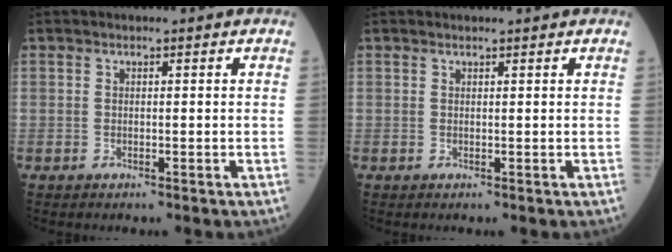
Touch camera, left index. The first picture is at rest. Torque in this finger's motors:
{"motor_torque": [-1.00, -0.90, -1.05, 0.01]}